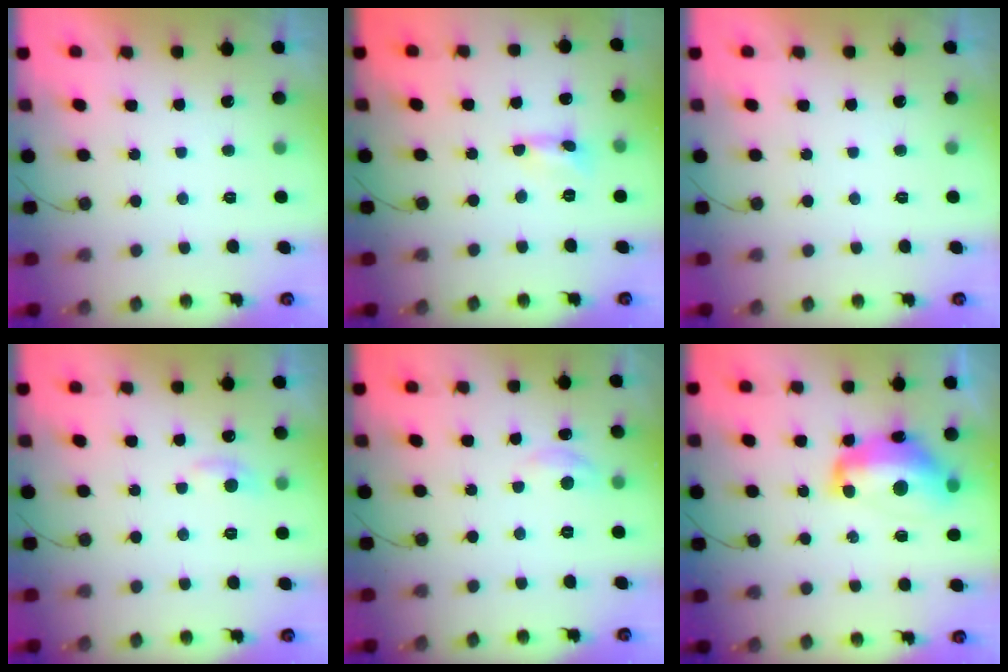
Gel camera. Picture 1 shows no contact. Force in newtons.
{"total": 0.6, "press": 0.6, "slide": 0.0}
{"total": 0.0}
{"total": 5.3, "press": 5.2, "slide": 0.8}
{"total": 3.9, "press": 3.8, "slide": 0.5}
{"total": 14.2, "press": 14.1, "slide": 1.1}